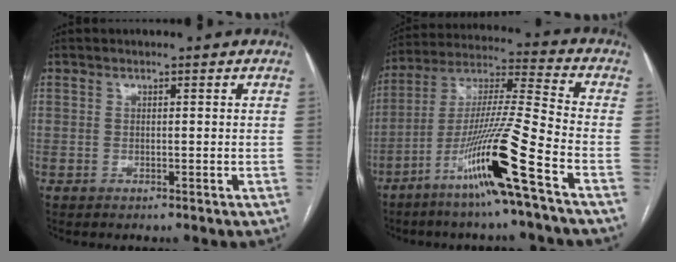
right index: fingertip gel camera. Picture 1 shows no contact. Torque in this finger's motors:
{"motor_torque": [1.64, -0.50, 1.05, 0.21]}